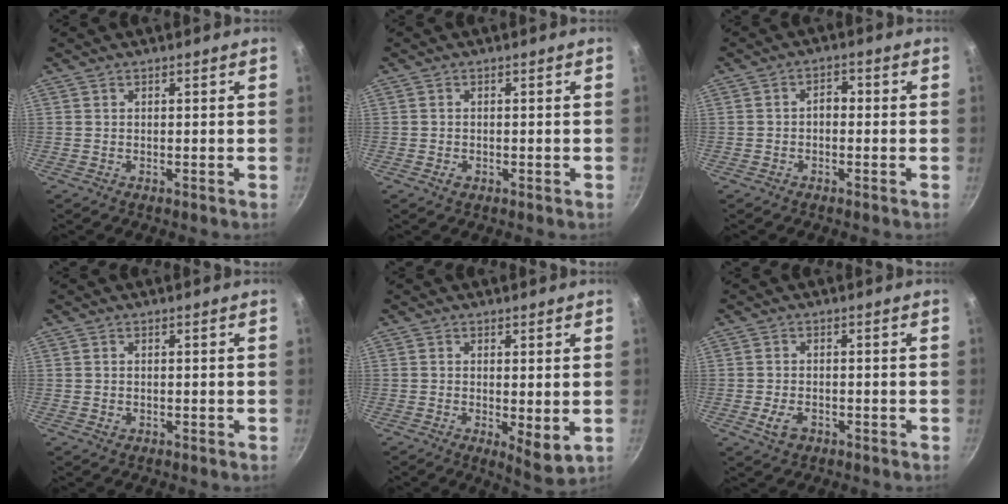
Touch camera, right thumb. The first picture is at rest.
{"total": 1.3, "force": [-0.5, 0.9, 0.8], "torque": [-0.011, 0.001, -0.009]}
{"total": 2.6, "force": [-0.6, 1.8, 1.8], "torque": [-0.019, 0.012, -0.014]}
{"total": 0.5, "force": [0.0, 0.4, 0.3], "torque": [-0.002, 0.002, -0.001]}
{"total": 5.8, "force": [-0.3, 2.1, 5.4], "torque": [-0.077, -0.021, 0.000]}
{"total": 3.7, "force": [-1.4, 2.4, 2.4], "torque": [-0.043, 0.008, -0.023]}